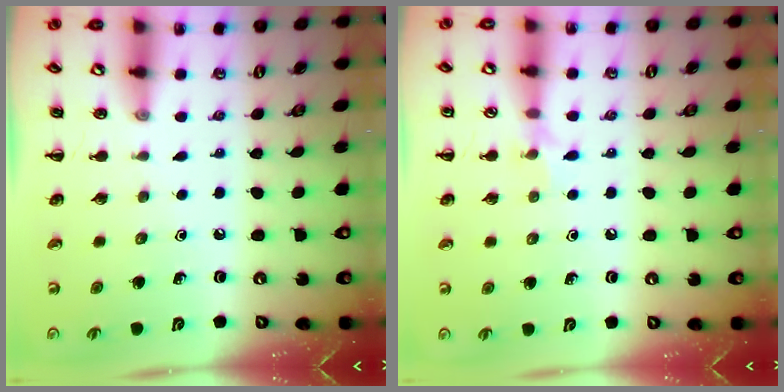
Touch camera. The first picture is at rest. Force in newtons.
{"total": 5.2, "press": 5.0, "slide": 1.4}